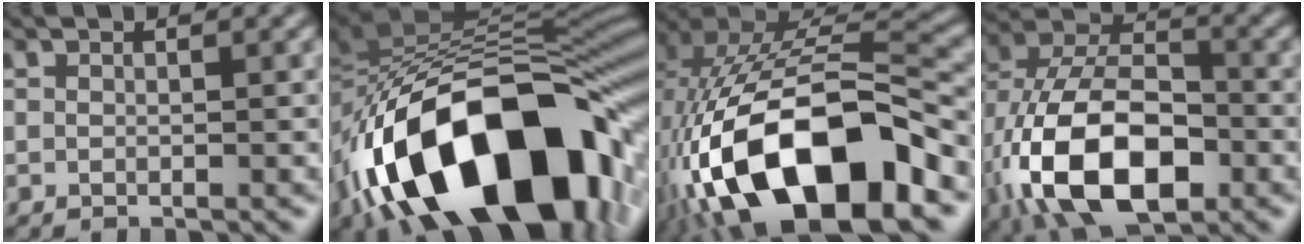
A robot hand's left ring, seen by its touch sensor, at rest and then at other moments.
{"total": 18.0, "force": [-7.7, 9.7, 13.0], "torque": [-0.222, -0.005, -0.126]}
{"total": 16.5, "force": [-6.5, 7.6, 13.1], "torque": [-0.236, -0.007, -0.097]}
{"total": 14.1, "force": [-5.0, 7.8, 10.7], "torque": [-0.203, -0.015, -0.095]}